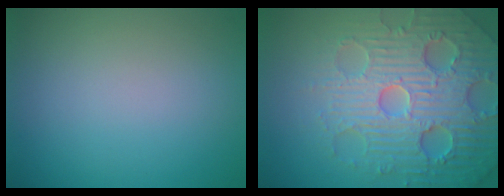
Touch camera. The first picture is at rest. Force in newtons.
{"total": 7.9, "press": 7.7, "slide": 1.6}